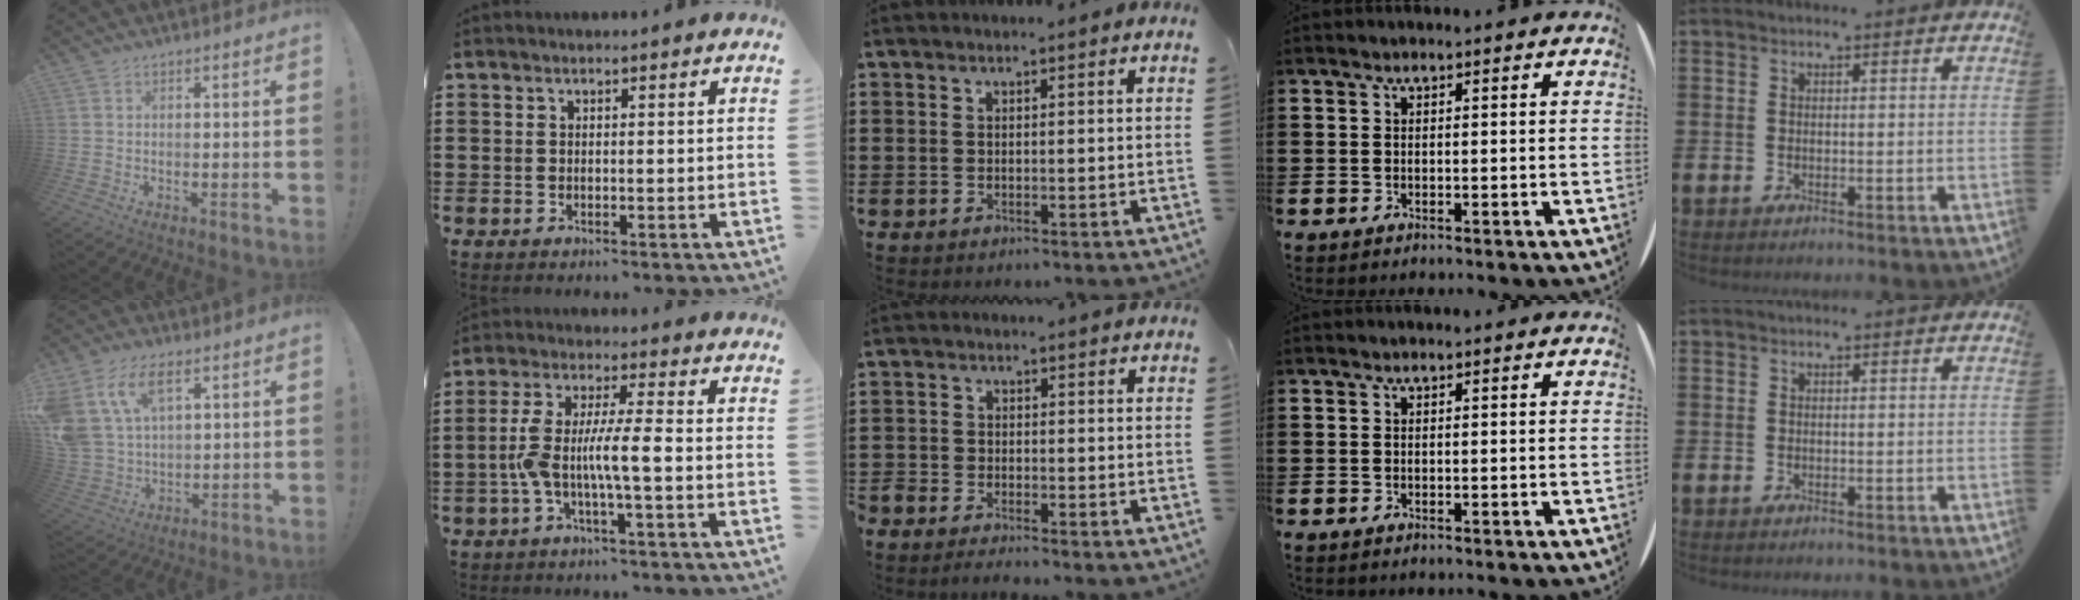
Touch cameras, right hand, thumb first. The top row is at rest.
{"thumb": {"total": 13.8, "force": [6.9, 8.0, 8.8], "torque": [-0.193, -0.023, 0.135]}, "index": {"total": 7.7, "force": [-1.9, 1.5, 7.3], "torque": [-0.155, -0.004, -0.045]}, "middle": {"total": 2.5, "force": [-2.5, 0.2, -0.1], "torque": [-0.012, -0.002, -0.057]}}